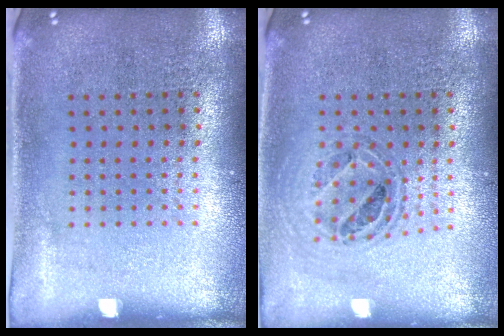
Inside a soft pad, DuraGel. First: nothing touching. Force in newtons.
{"total": 0.8, "press": 0.8, "slide": 0.1}